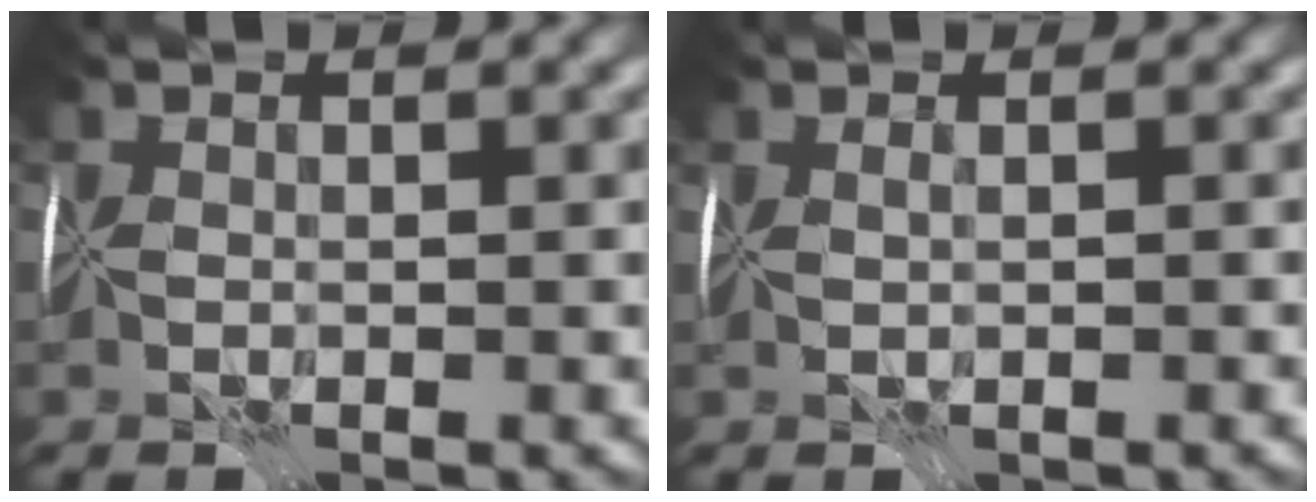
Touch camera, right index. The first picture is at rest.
{"total": 0.7, "force": [0.0, -0.7, -0.1], "torque": [0.004, -0.002, 0.001]}